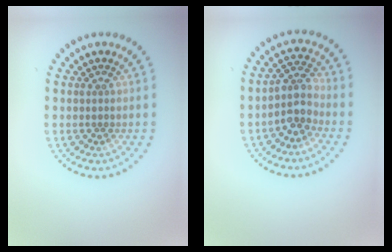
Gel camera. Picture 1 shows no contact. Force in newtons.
{"total": 3.1, "press": 2.5, "slide": 2.0}